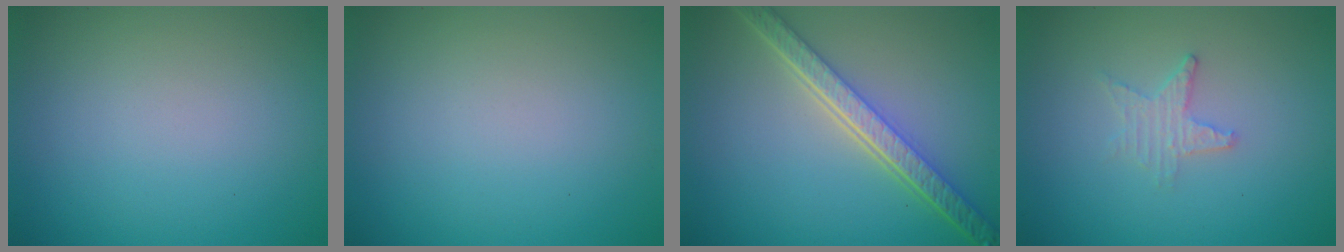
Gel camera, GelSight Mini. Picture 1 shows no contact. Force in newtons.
{"total": 0.0}
{"total": 5.6, "press": 4.2, "slide": 3.8}
{"total": 1.7, "press": 1.6, "slide": 0.4}